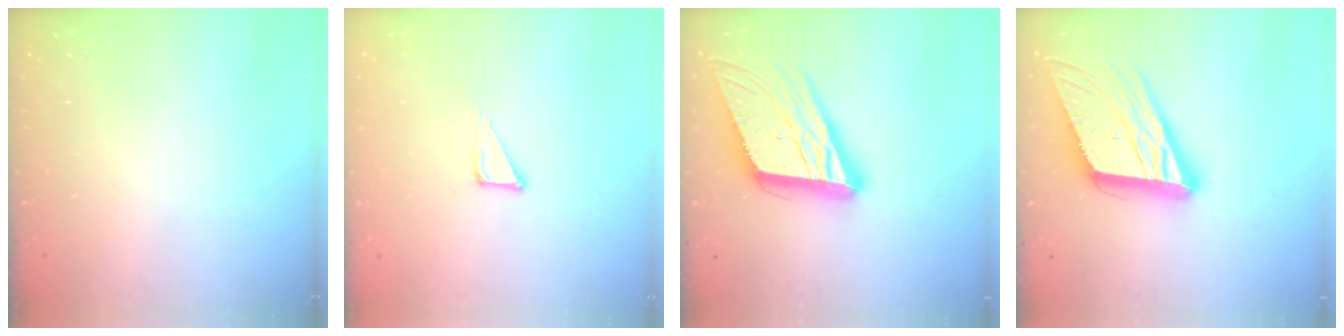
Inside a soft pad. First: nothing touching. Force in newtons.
{"total": 3.5, "press": 3.5, "slide": 0.2}
{"total": 18.8, "press": 18.5, "slide": 3.5}
{"total": 18.8, "press": 18.5, "slide": 3.5}